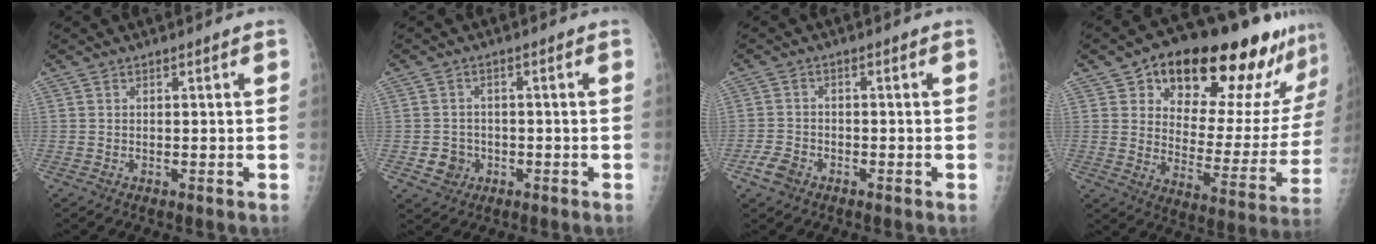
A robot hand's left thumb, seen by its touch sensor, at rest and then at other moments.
{"total": 4.0, "force": [-1.2, 3.7, 1.1], "torque": [0.001, 0.008, -0.016]}
{"total": 3.6, "force": [-2.1, 2.5, 1.6], "torque": [-0.028, 0.009, -0.039]}
{"total": 26.0, "force": [17.6, 10.4, 16.1], "torque": [-0.185, -0.060, 0.245]}